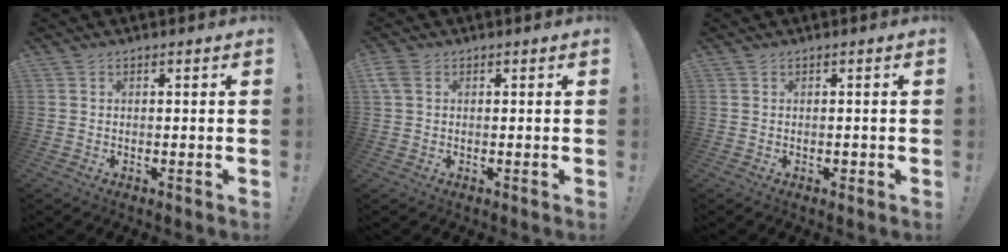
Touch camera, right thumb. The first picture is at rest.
{"total": 3.4, "force": [1.4, 2.1, 2.3], "torque": [-0.049, 0.007, 0.030]}
{"total": 0.8, "force": [-0.3, 0.6, 0.4], "torque": [-0.005, 0.002, -0.006]}